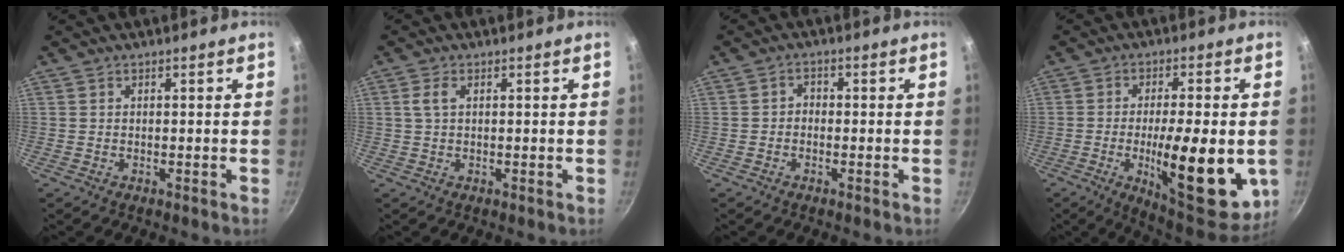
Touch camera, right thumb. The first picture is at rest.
{"total": 2.4, "force": [0.6, 1.1, 2.0], "torque": [-0.043, 0.005, 0.013]}
{"total": 1.8, "force": [-0.6, 1.5, 1.0], "torque": [-0.012, 0.012, -0.014]}
{"total": 19.8, "force": [-3.8, 6.4, 18.4], "torque": [-0.241, 0.000, -0.047]}